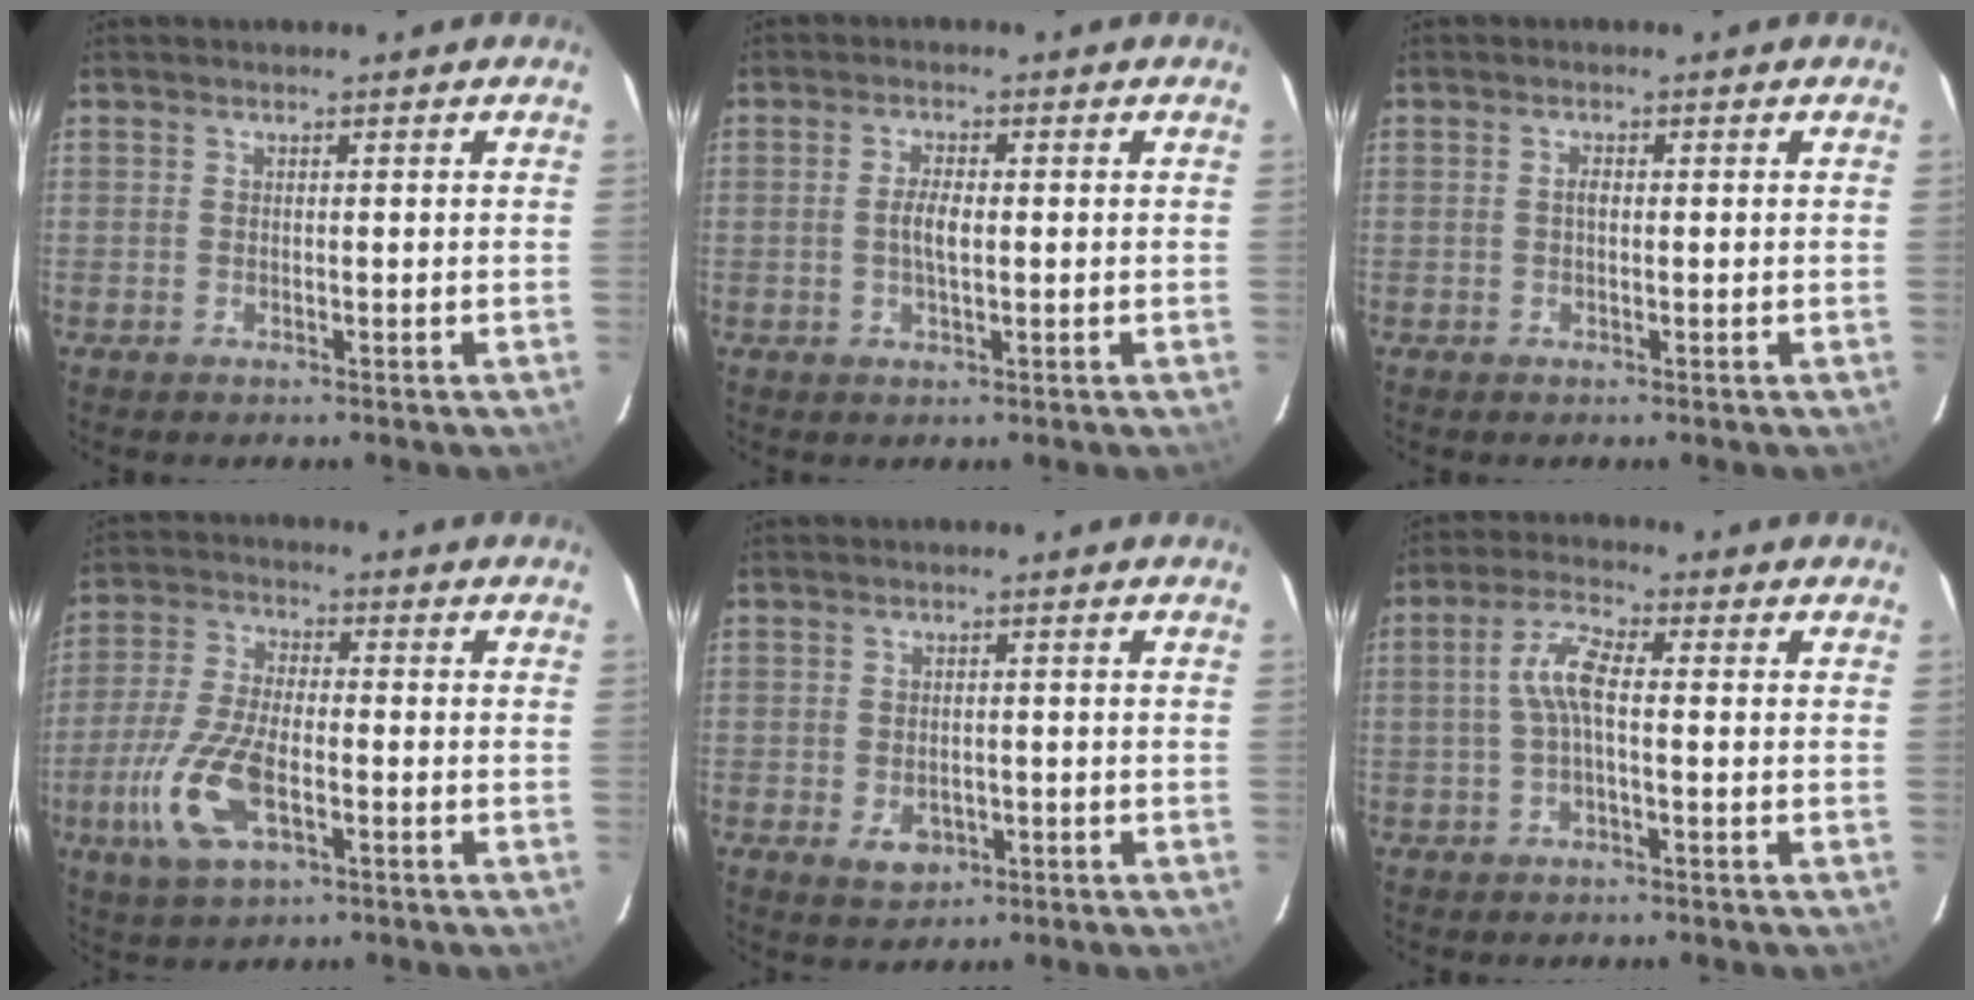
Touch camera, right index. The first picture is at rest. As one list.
[{"total": 3.2, "force": [-0.1, 1.0, 3.0], "torque": [-0.059, 0.002, -0.003]}, {"total": 1.1, "force": [0.0, 0.5, 0.9], "torque": [-0.018, 0.004, -0.003]}, {"total": 12.6, "force": [-4.6, 5.5, 10.4], "torque": [-0.234, -0.009, -0.086]}, {"total": 4.3, "force": [-1.5, 3.3, 2.3], "torque": [-0.046, -0.005, -0.012]}, {"total": 5.4, "force": [-0.4, 1.3, 5.2], "torque": [-0.113, 0.015, -0.009]}]